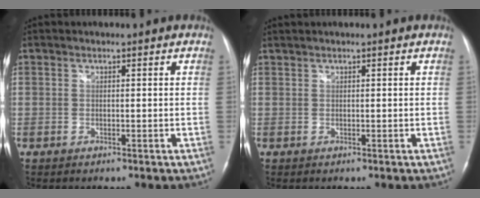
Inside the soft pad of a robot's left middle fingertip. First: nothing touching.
{"total": 0.6, "force": [0.6, -0.1, 0.2], "torque": [-0.009, 0.012, 0.017]}